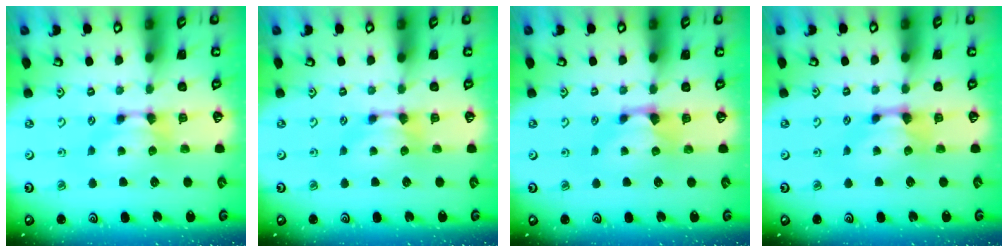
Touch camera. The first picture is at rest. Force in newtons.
{"total": 0.0}
{"total": 0.6, "press": 0.1, "slide": 0.6}
{"total": 0.8, "press": 0.2, "slide": 0.7}